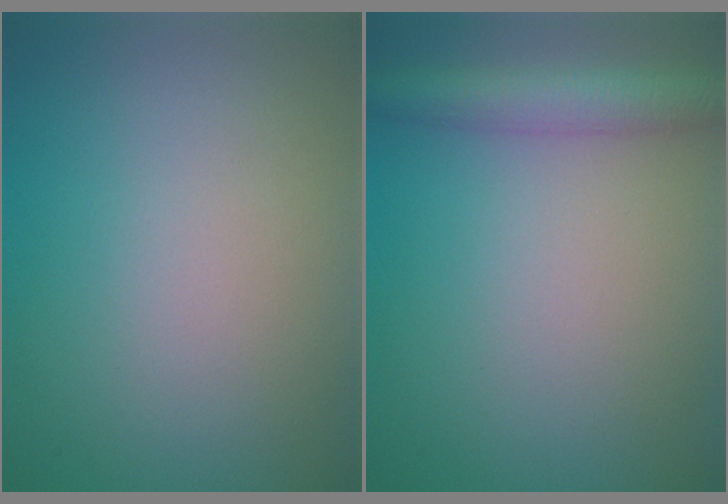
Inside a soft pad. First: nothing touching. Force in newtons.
{"total": 4.2, "press": 4.2, "slide": 0.1}